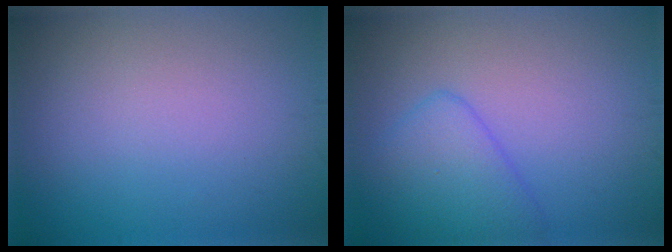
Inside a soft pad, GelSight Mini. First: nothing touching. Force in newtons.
{"total": 3.6, "press": 3.6, "slide": 0.2}